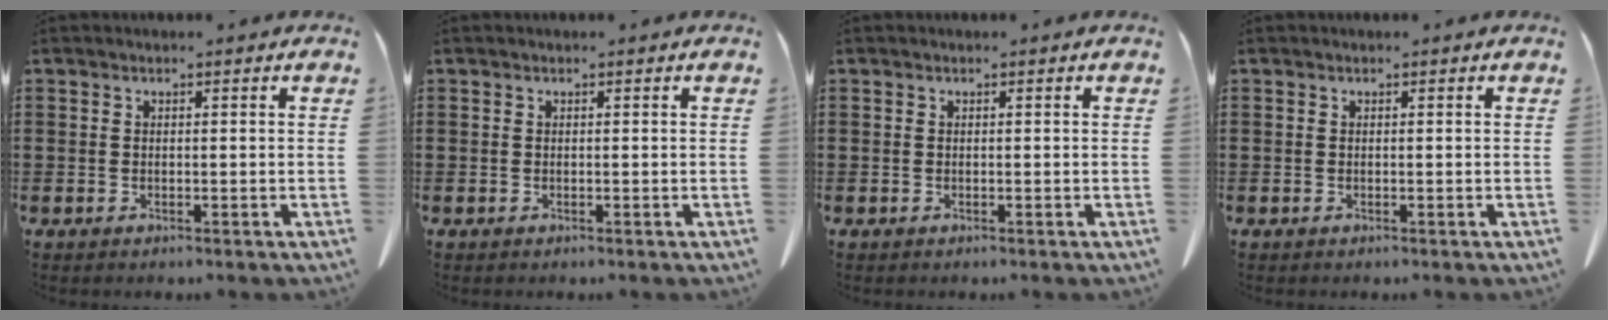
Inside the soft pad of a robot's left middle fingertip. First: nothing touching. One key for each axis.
{"total": 0.0}
{"total": 0.0}
{"total": 0.0}